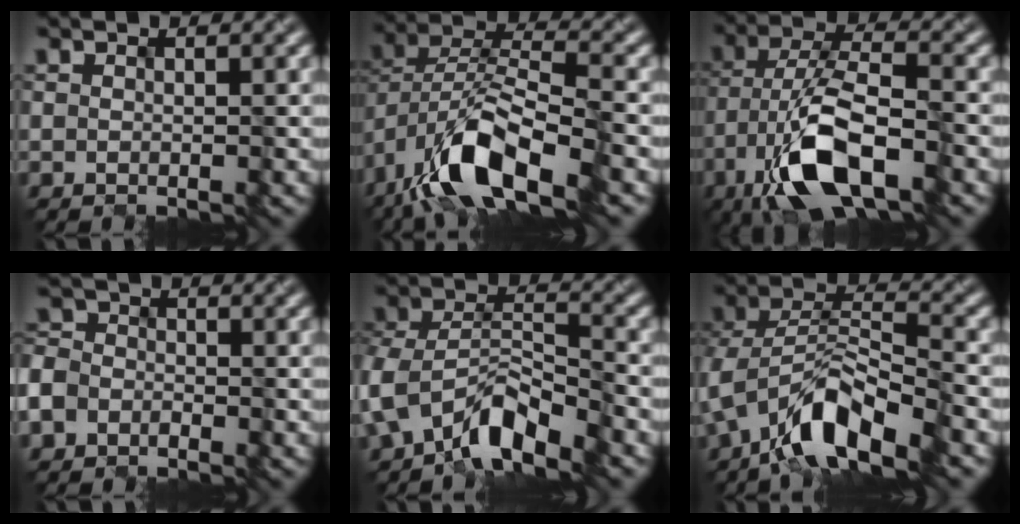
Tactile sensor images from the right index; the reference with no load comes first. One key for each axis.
{"total": 10.4, "fx": -6.1, "fy": 3.9, "fz": 7.4, "tx": -0.137, "ty": 0.002, "tz": -0.115}
{"total": 9.2, "fx": -4.9, "fy": 3.2, "fz": 7.2, "tx": -0.146, "ty": 0.005, "tz": -0.094}
{"total": 4.3, "fx": -1.9, "fy": 3.4, "fz": 1.7, "tx": -0.020, "ty": 0.000, "tz": -0.050}
{"total": 7.6, "fx": -4.8, "fy": 3.8, "fz": 4.5, "tx": -0.076, "ty": -0.003, "tz": -0.095}
{"total": 9.3, "fx": -5.3, "fy": 4.3, "fz": 6.3, "tx": -0.112, "ty": 0.005, "tz": -0.100}